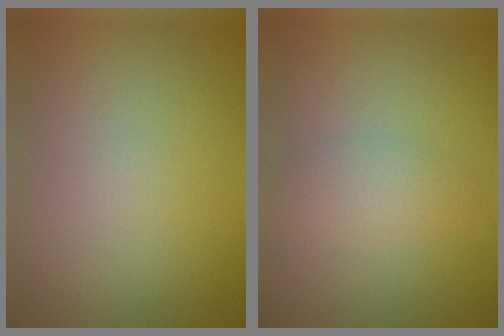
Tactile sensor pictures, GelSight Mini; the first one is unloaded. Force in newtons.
{"total": 2.3, "press": 2.3, "slide": 0.1}